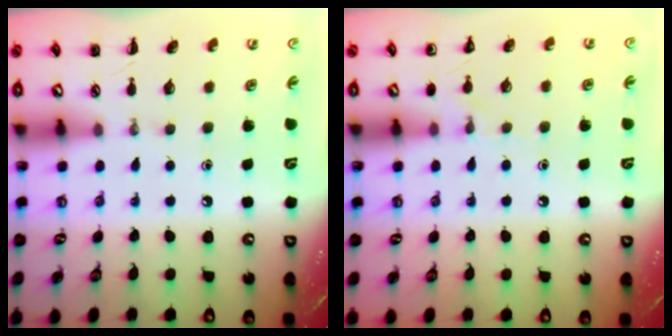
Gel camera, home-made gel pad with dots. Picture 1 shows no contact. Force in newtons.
{"total": 5.9, "press": 5.6, "slide": 1.9}